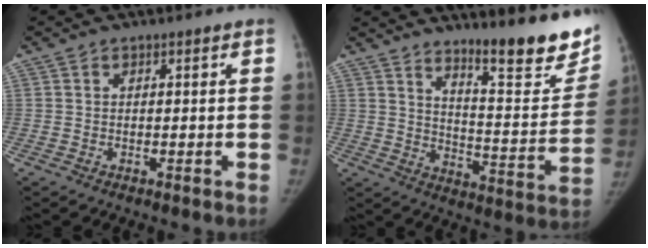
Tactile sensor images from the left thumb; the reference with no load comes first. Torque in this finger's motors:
{"motor_torque": [1.53, -0.20, 1.13, -0.97, 0.03]}